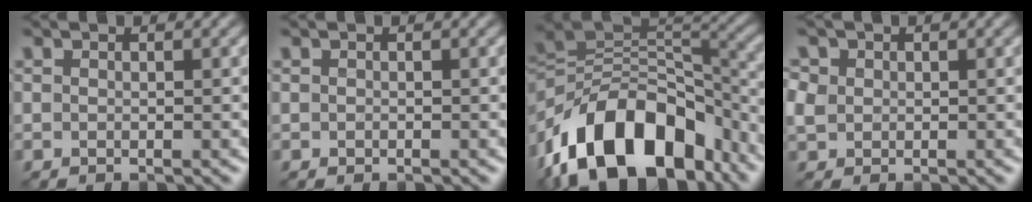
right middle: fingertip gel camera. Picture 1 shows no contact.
{"total": 0.0}
{"total": 15.3, "force": [-8.9, 8.5, 9.1], "torque": [-0.158, 0.016, -0.166]}
{"total": 1.8, "force": [0.4, 1.6, 0.7], "torque": [-0.013, 0.006, 0.002]}